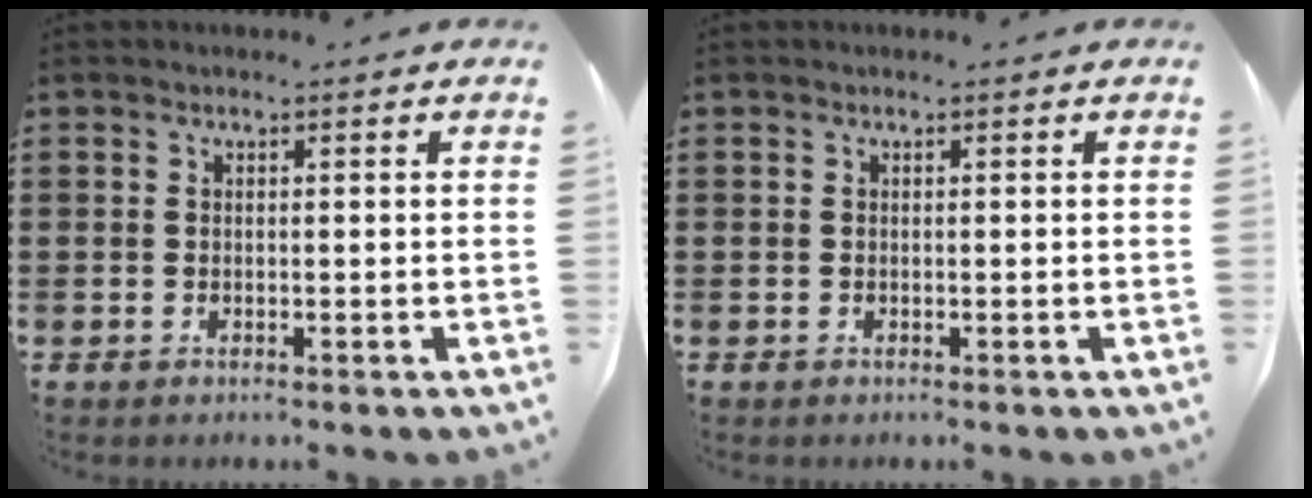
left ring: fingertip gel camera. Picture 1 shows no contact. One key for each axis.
{"total": 0.0}